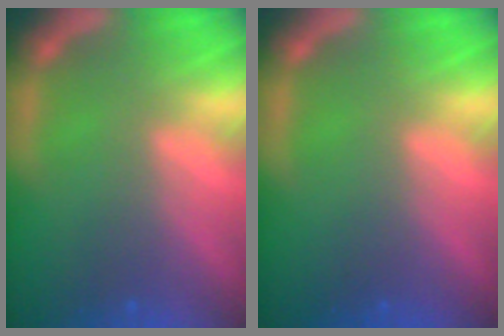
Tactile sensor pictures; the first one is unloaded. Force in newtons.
{"total": 0.0}